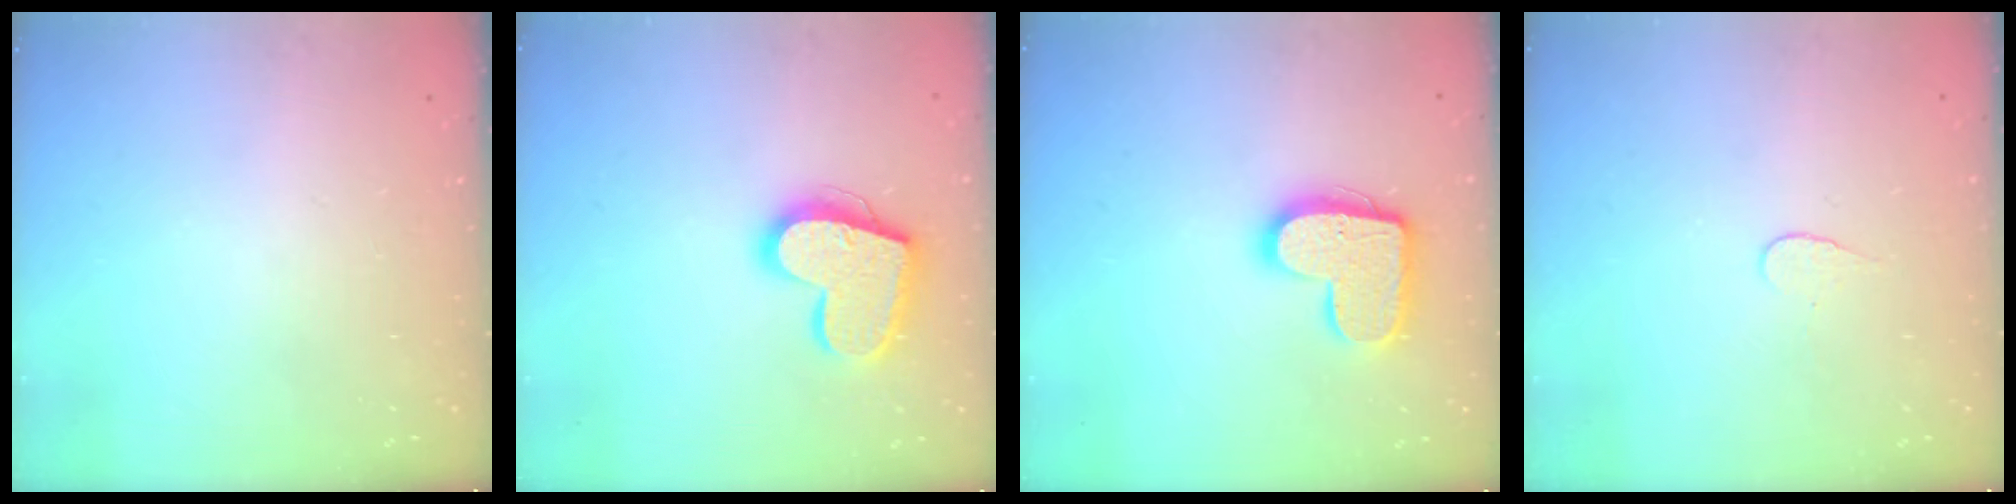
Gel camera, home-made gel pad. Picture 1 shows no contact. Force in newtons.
{"total": 17.9, "press": 17.9, "slide": 1.3}
{"total": 14.9, "press": 14.9, "slide": 1.0}
{"total": 3.9, "press": 3.9, "slide": 0.3}